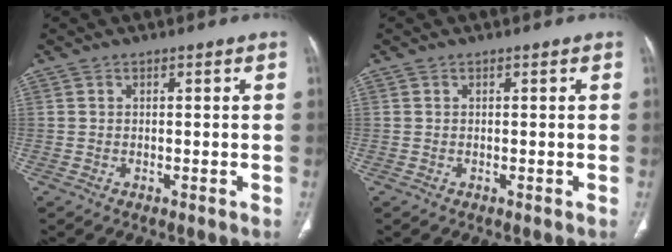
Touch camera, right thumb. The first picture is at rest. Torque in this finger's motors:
{"motor_torque": [0.00, 0.00, -0.03, 0.02, 0.00]}